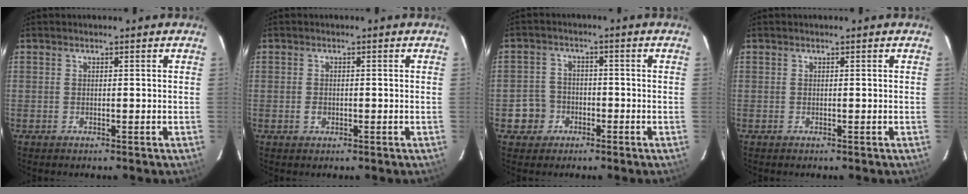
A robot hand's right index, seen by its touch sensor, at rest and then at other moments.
{"total": 1.3, "force": [-0.5, 1.1, 0.6], "torque": [-0.011, 0.000, -0.007]}
{"total": 5.3, "force": [-2.4, 4.7, 0.5], "torque": [-0.019, 0.017, -0.037]}
{"total": 0.0}